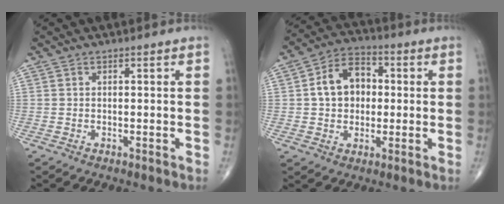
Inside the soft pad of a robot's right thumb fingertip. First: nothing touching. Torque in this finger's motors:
{"motor_torque": [-0.03, 0.35, 0.20, -0.05, 0.07]}